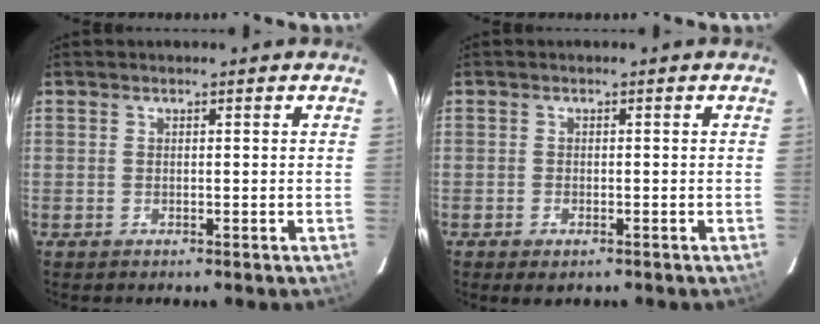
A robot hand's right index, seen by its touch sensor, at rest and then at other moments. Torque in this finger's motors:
{"motor_torque": [0.30, -0.18, 0.13, 0.00]}